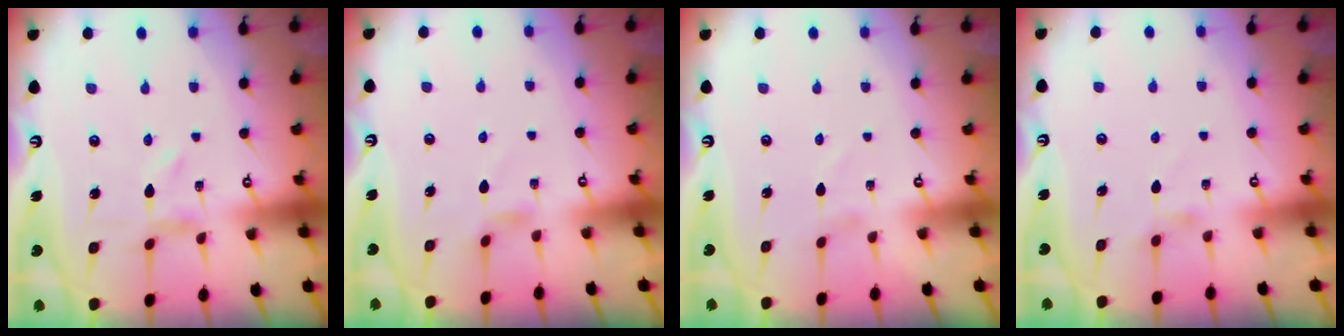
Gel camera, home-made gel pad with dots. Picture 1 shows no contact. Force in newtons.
{"total": 2.7, "press": 2.6, "slide": 0.4}
{"total": 1.4, "press": 1.4, "slide": 0.2}
{"total": 3.2, "press": 3.2, "slide": 0.5}